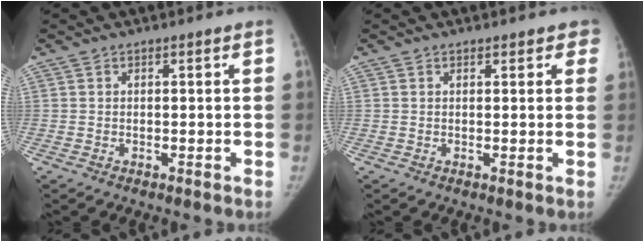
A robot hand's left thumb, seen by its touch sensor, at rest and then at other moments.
{"total": 2.7, "force": [2.1, 1.5, 0.8], "torque": [0.025, -0.004, 0.012]}